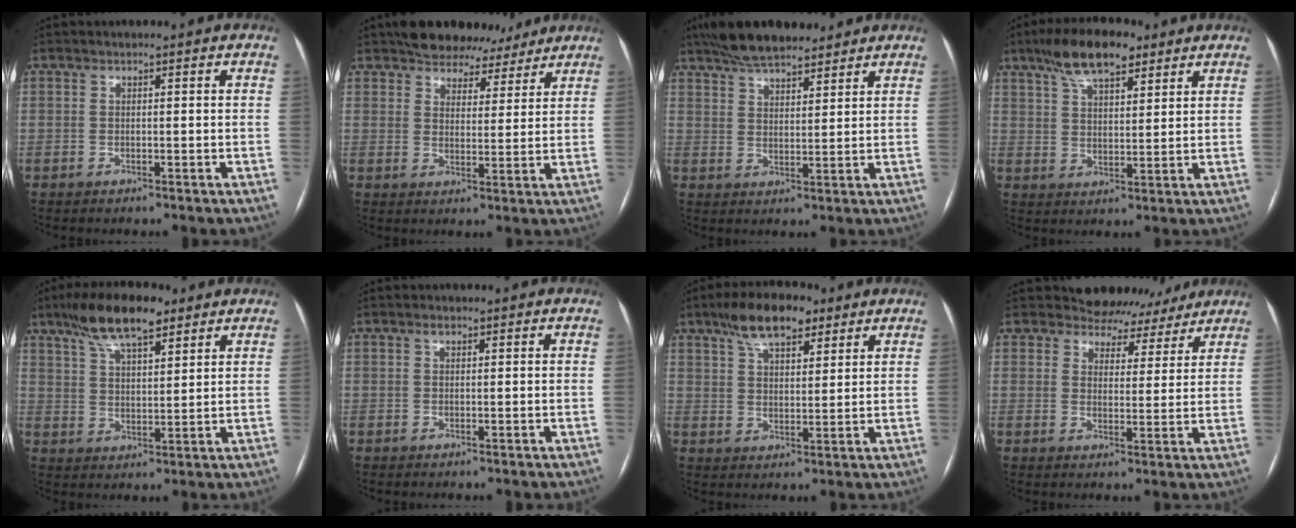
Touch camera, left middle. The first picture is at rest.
{"total": 10.4, "force": [8.7, 5.0, 2.8], "torque": [-0.026, 0.015, 0.118]}
{"total": 12.1, "force": [9.9, 3.7, 5.8], "torque": [-0.104, 0.031, 0.171]}
{"total": 10.6, "force": [7.2, 3.9, 6.7], "torque": [-0.124, 0.017, 0.126]}
{"total": 11.4, "force": [8.0, 3.6, 7.3], "torque": [-0.139, 0.018, 0.142]}
{"total": 1.1, "force": [0.6, 0.8, 0.5], "torque": [-0.012, 0.005, 0.010]}
{"total": 10.3, "force": [6.9, 4.2, 6.4], "torque": [-0.118, 0.018, 0.120]}
{"total": 9.8, "force": [8.6, 4.7, -0.1], "torque": [0.025, 0.001, 0.095]}